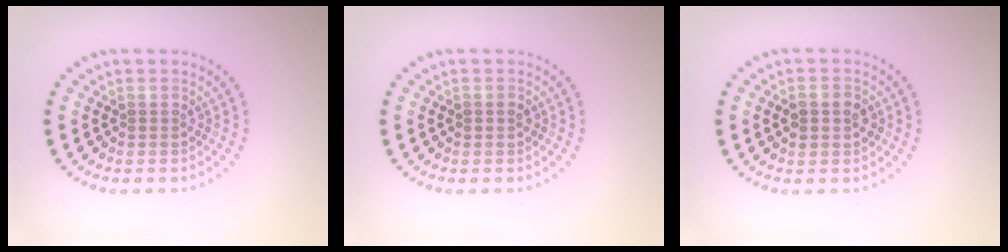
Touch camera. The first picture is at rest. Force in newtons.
{"total": 0.9, "press": 0.9, "slide": 0.1}
{"total": 2.8, "press": 2.8, "slide": 0.1}